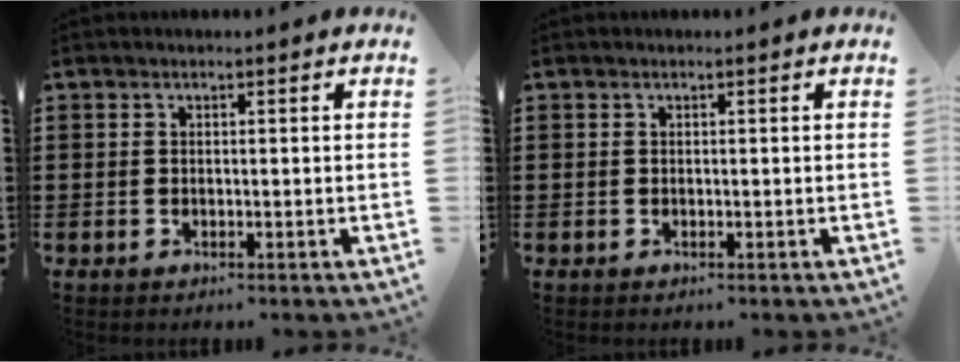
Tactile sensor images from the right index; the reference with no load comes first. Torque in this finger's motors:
{"motor_torque": [1.65, 0.49, 0.00, 0.00]}